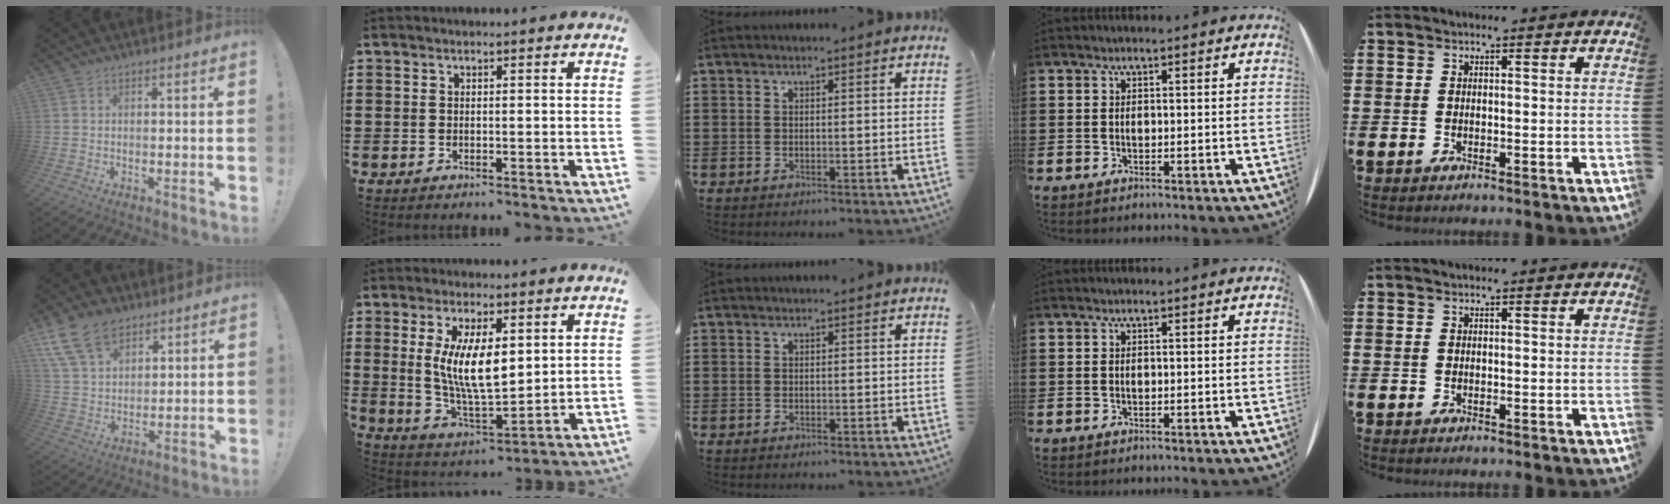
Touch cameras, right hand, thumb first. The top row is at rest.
{"thumb": {"total": 14.1, "force": [8.9, 8.8, 6.6], "torque": [-0.116, -0.041, 0.171]}, "index": {"total": 9.7, "force": [2.0, 3.7, 8.8], "torque": [-0.176, 0.005, 0.036]}}